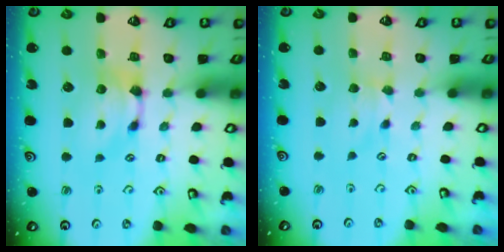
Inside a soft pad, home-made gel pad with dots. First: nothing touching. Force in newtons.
{"total": 2.1, "press": 2.1, "slide": 0.5}